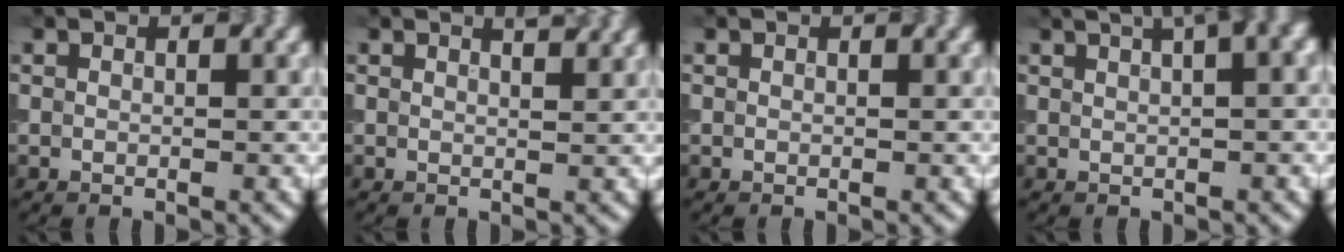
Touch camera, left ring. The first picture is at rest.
{"total": 1.1, "force": [1.0, -0.1, 0.4], "torque": [-0.008, 0.003, 0.023]}
{"total": 0.0}
{"total": 5.8, "force": [3.1, 1.8, 4.5], "torque": [-0.062, 0.040, 0.044]}